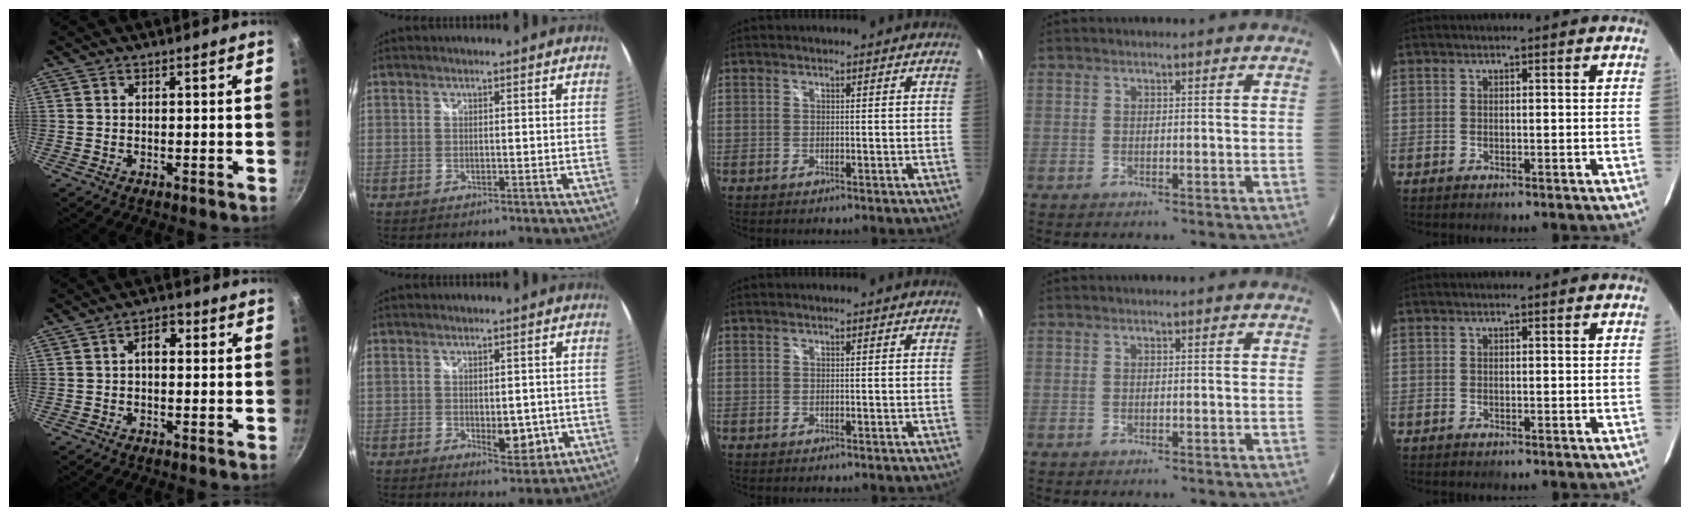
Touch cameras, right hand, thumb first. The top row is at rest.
{"thumb": {"total": 3.9, "force": [0.6, 2.5, 3.0], "torque": [-0.029, 0.011, 0.001]}, "index": {"total": 6.4, "force": [-0.7, 3.5, 5.2], "torque": [-0.085, -0.014, -0.003]}}